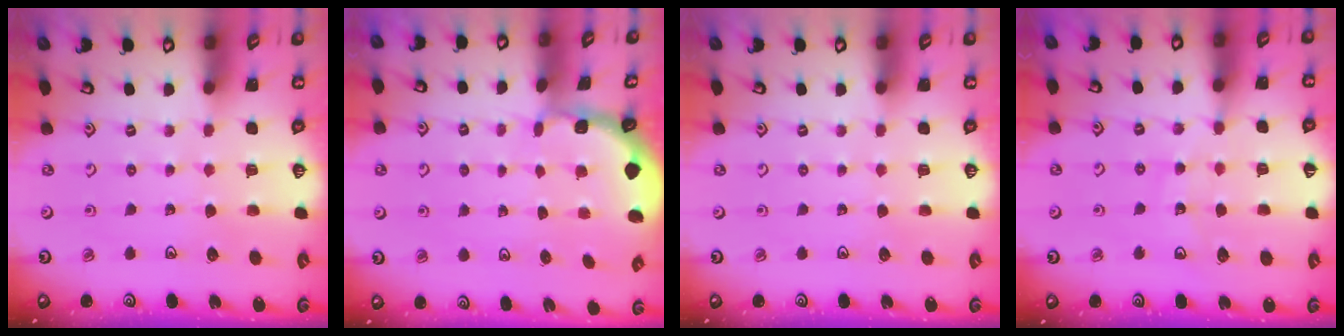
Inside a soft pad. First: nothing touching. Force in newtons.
{"total": 1.3, "press": 1.2, "slide": 0.1}
{"total": 0.0}
{"total": 10.9, "press": 10.4, "slide": 3.4}